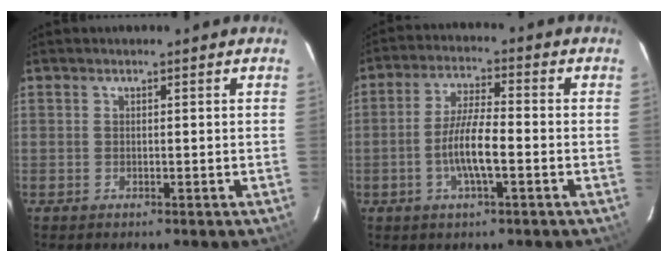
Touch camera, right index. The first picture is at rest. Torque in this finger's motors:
{"motor_torque": [1.37, -0.78, 0.77, 0.21]}